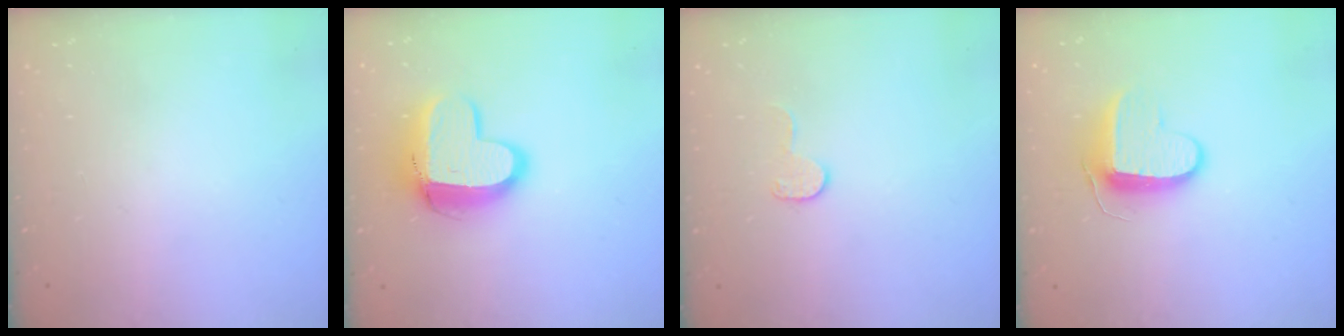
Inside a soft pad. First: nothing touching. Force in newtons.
{"total": 13.0, "press": 13.0, "slide": 1.2}
{"total": 7.6, "press": 7.6, "slide": 0.1}
{"total": 9.6, "press": 9.6, "slide": 0.9}